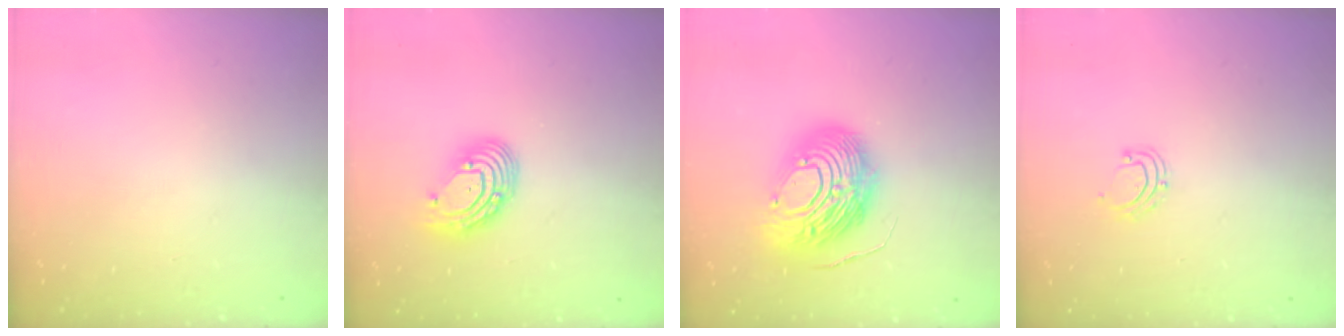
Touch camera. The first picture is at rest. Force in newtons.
{"total": 9.4, "press": 9.3, "slide": 1.1}
{"total": 15.4, "press": 15.3, "slide": 1.5}
{"total": 4.6, "press": 4.5, "slide": 0.5}